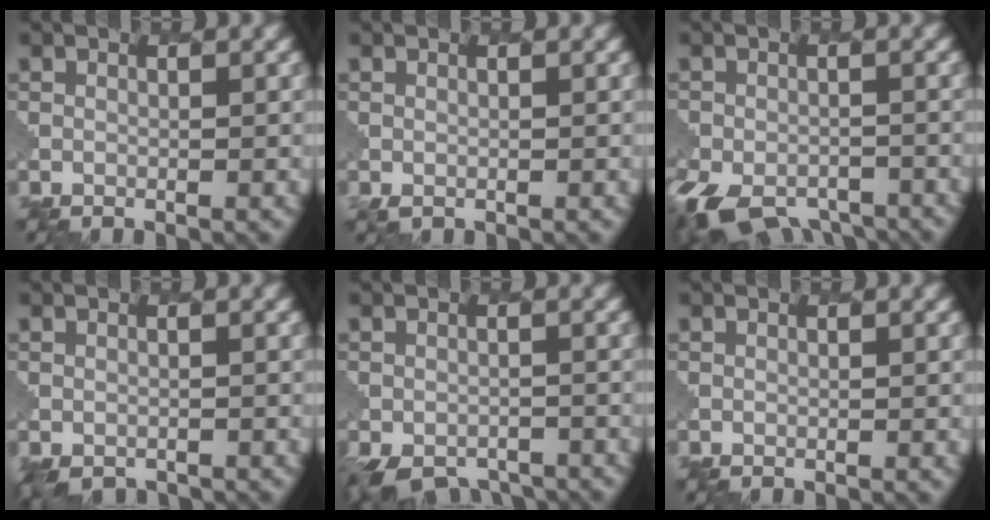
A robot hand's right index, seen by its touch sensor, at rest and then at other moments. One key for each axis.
{"total": 0.5, "fx": 0.0, "fy": 0.4, "fz": 0.3, "tx": -0.007, "ty": -0.006, "tz": -0.002}
{"total": 8.0, "fx": -6.0, "fy": 3.9, "fz": 3.5, "tx": -0.058, "ty": -0.030, "tz": -0.088}
{"total": 2.7, "fx": -2.3, "fy": 1.1, "fz": 0.9, "tx": -0.012, "ty": -0.017, "tz": -0.039}
{"total": 6.3, "fx": -5.1, "fy": 2.8, "fz": 2.4, "tx": -0.036, "ty": -0.029, "tz": -0.067}
{"total": 0.0}